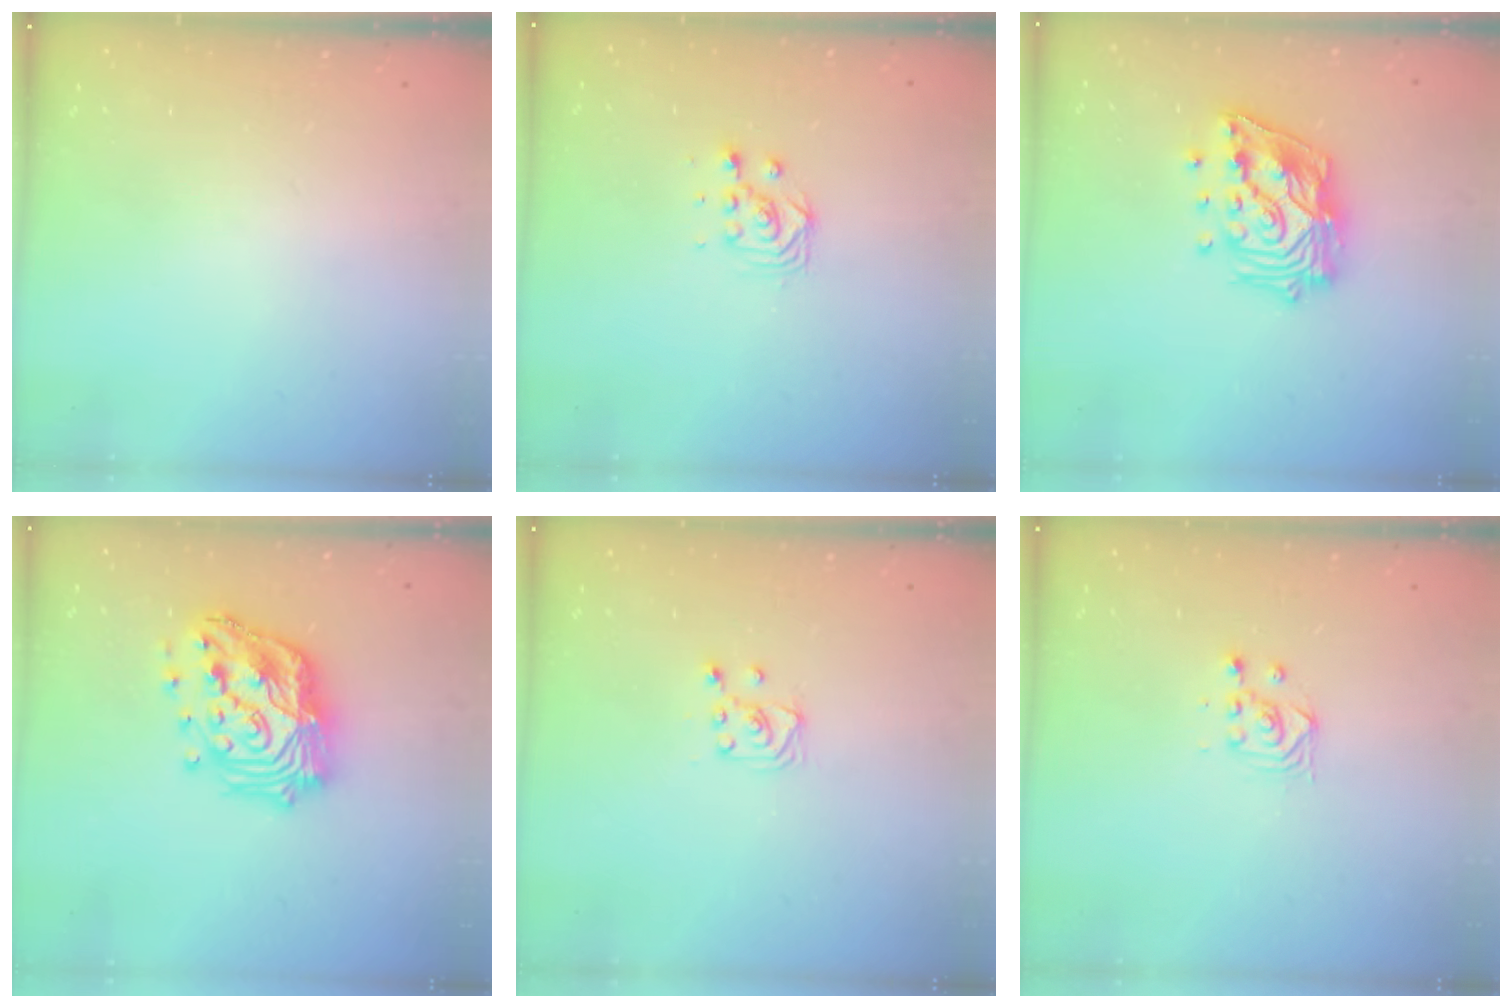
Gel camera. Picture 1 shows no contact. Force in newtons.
{"total": 5.3, "press": 5.2, "slide": 0.2}
{"total": 17.5, "press": 17.5, "slide": 1.4}
{"total": 20.6, "press": 20.4, "slide": 2.2}
{"total": 4.3, "press": 4.3, "slide": 0.3}
{"total": 3.3, "press": 3.3, "slide": 0.3}